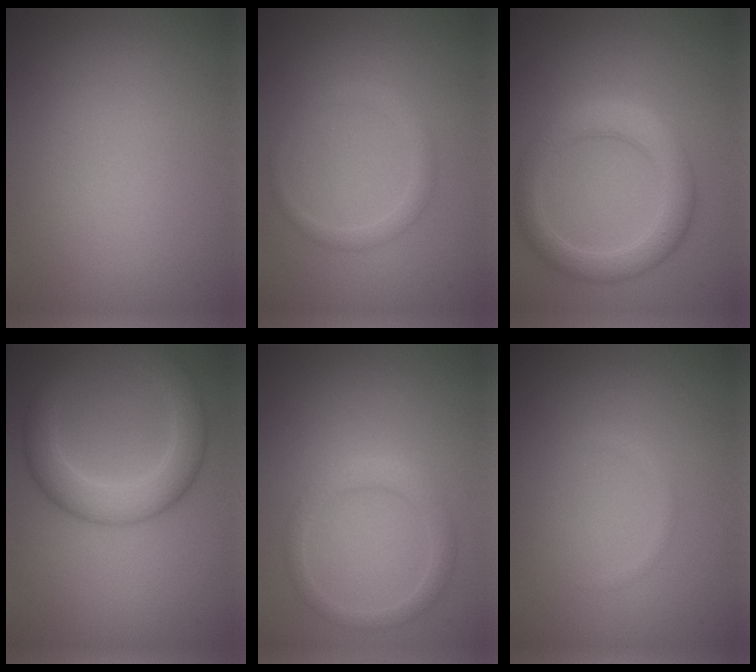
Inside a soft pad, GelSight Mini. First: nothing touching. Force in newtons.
{"total": 1.6, "press": 1.6, "slide": 0.1}
{"total": 3.9, "press": 3.9, "slide": 0.1}
{"total": 4.9, "press": 4.9, "slide": 0.1}
{"total": 2.1, "press": 2.1, "slide": 0.2}
{"total": 0.5, "press": 0.5, "slide": 0.0}